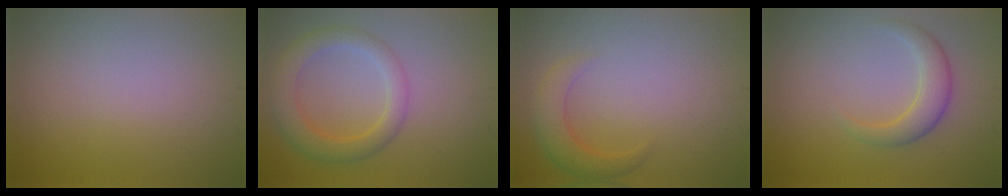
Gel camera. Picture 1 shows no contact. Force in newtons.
{"total": 4.1, "press": 4.1, "slide": 0.1}
{"total": 2.7, "press": 2.6, "slide": 0.3}
{"total": 3.0, "press": 3.0, "slide": 0.1}